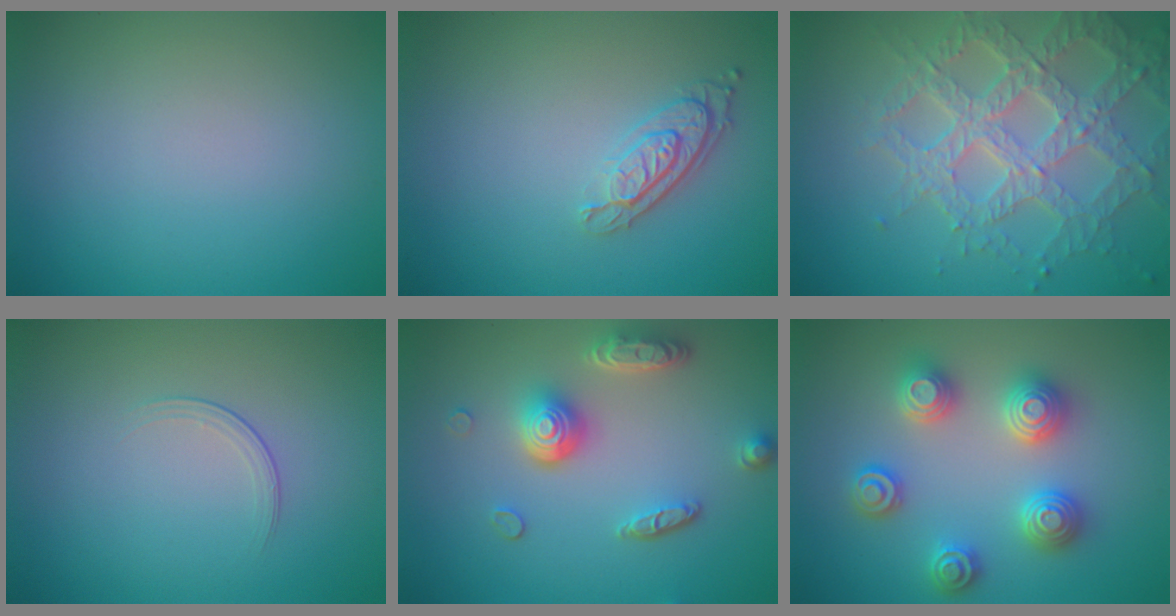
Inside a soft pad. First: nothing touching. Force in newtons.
{"total": 3.0, "press": 2.3, "slide": 1.9}
{"total": 6.9, "press": 5.3, "slide": 4.5}
{"total": 1.3, "press": 0.5, "slide": 1.2}
{"total": 4.8, "press": 3.7, "slide": 3.1}
{"total": 4.8, "press": 4.8, "slide": 0.6}